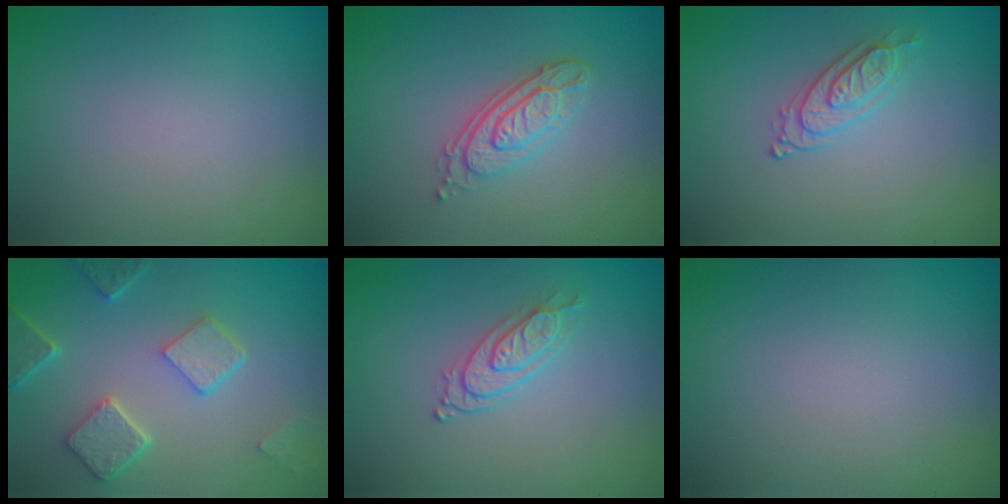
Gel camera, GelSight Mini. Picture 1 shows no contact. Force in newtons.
{"total": 3.3, "press": 2.7, "slide": 1.9}
{"total": 2.2, "press": 2.0, "slide": 0.7}
{"total": 4.6, "press": 3.6, "slide": 2.8}
{"total": 2.7, "press": 2.1, "slide": 1.6}
{"total": 0.0}